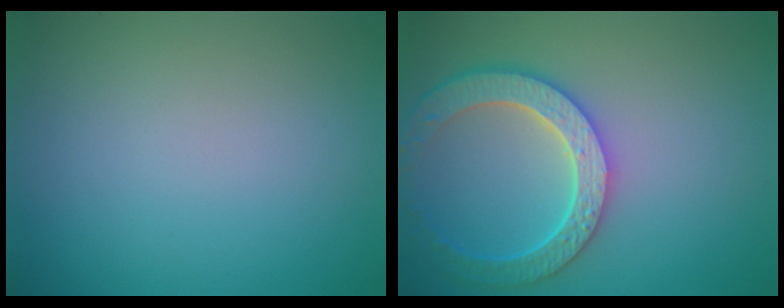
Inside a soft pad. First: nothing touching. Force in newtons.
{"total": 5.9, "press": 4.7, "slide": 3.5}